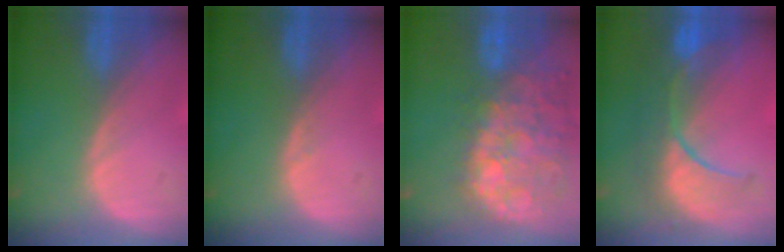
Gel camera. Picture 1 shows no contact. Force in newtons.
{"total": 0.5, "press": 0.5, "slide": 0.0}
{"total": 14.3, "press": 11.7, "slide": 8.2}
{"total": 10.3, "press": 9.0, "slide": 5.1}